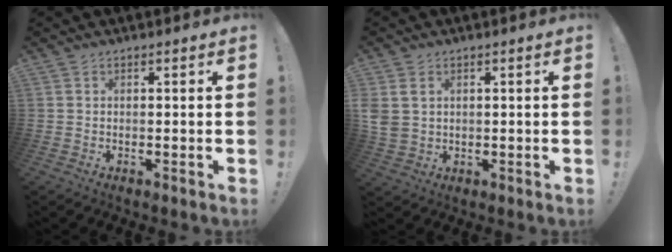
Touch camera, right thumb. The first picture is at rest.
{"total": 5.5, "force": [2.0, 4.2, 2.9], "torque": [-0.055, -0.006, 0.039]}